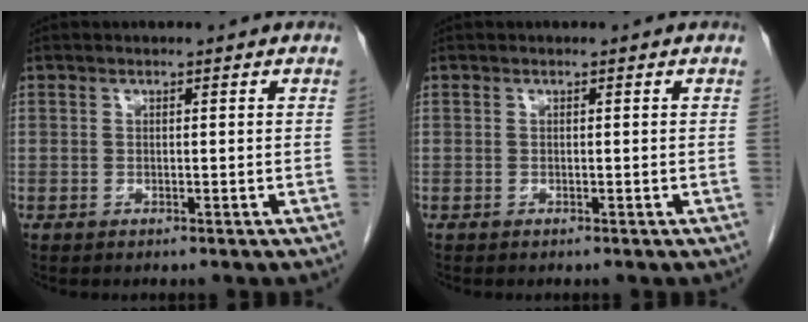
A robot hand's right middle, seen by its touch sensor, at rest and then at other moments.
{"total": 0.0}